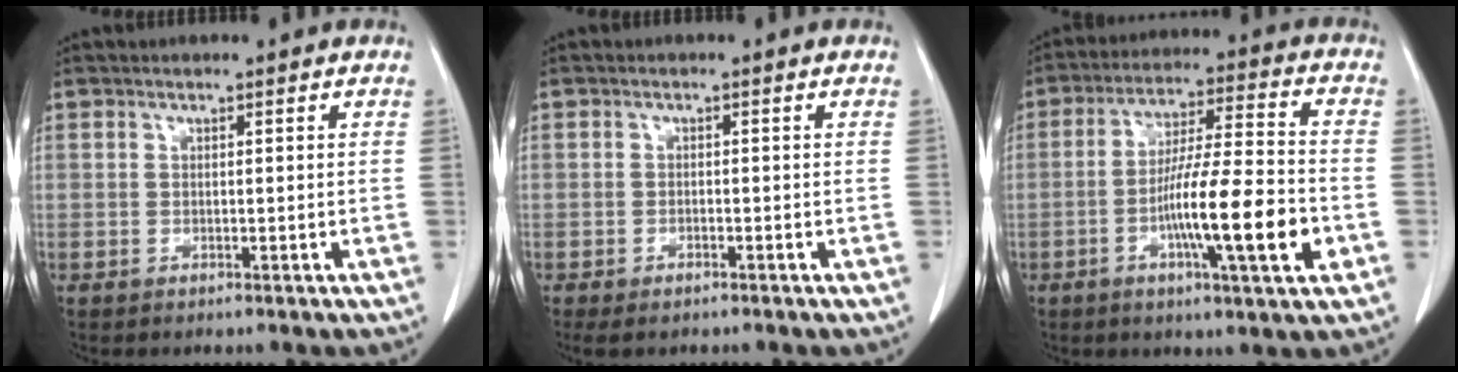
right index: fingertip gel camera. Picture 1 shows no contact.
{"total": 2.2, "force": [-1.7, 0.8, 1.2], "torque": [-0.021, -0.003, -0.022]}
{"total": 14.8, "force": [-4.3, 0.6, 14.1], "torque": [-0.242, -0.006, -0.074]}